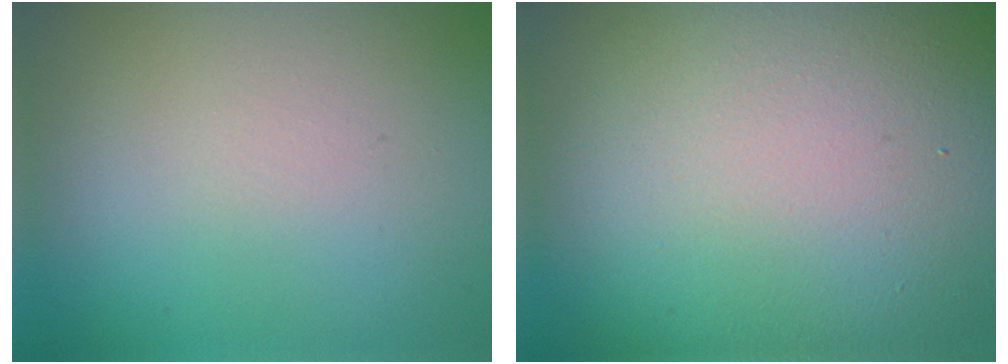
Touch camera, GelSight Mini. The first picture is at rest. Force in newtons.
{"total": 19.2, "press": 19.2, "slide": 1.3}